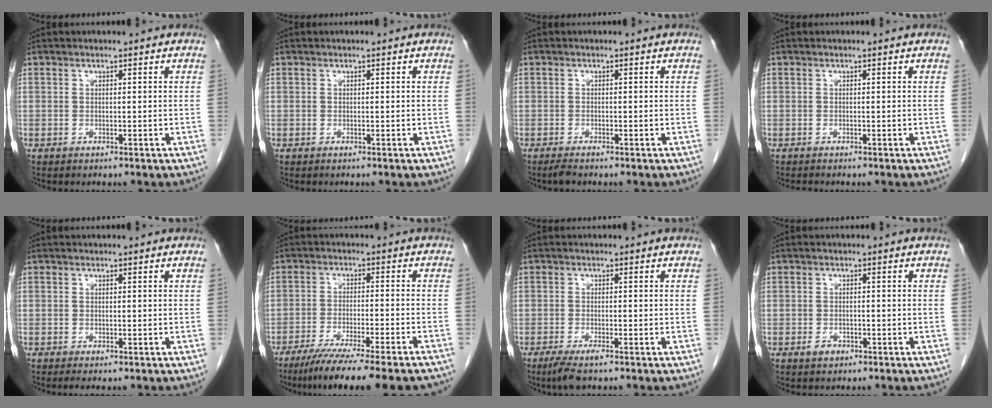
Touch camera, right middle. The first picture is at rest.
{"total": 0.0}
{"total": 1.2, "force": [-1.0, 0.0, 0.7], "torque": [-0.020, -0.005, -0.019]}
{"total": 0.6, "force": [-0.6, 0.1, 0.1], "torque": [-0.007, -0.002, -0.010]}
{"total": 1.0, "force": [-0.8, 0.2, 0.7], "torque": [-0.008, -0.004, -0.011]}
{"total": 16.2, "force": [-13.5, -0.1, 8.9], "torque": [-0.106, -0.045, -0.202]}
{"total": 3.3, "force": [-2.2, 0.3, 2.4], "torque": [-0.046, -0.009, -0.042]}
{"total": 1.6, "force": [-0.9, 1.0, 0.8], "torque": [-0.014, 0.002, -0.010]}